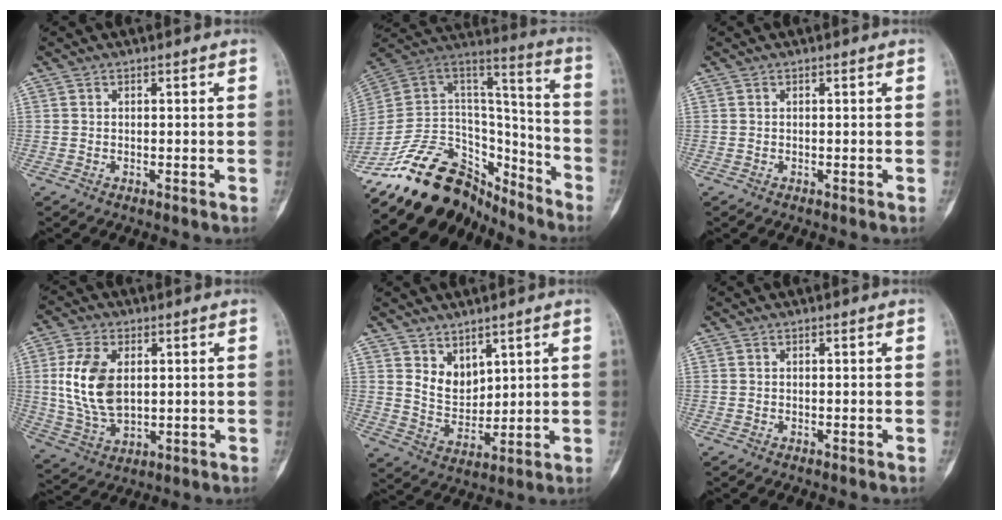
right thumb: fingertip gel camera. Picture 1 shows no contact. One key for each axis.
{"total": 24.5, "fx": -19.1, "fy": 12.3, "fz": 9.2, "tx": -0.153, "ty": 0.099, "tz": -0.329}
{"total": 0.0}
{"total": 12.5, "fx": 1.9, "fy": 7.6, "fz": 9.8, "tx": -0.187, "ty": -0.009, "tz": 0.043}
{"total": 6.3, "fx": 3.8, "fy": 4.2, "fz": 2.8, "tx": -0.024, "ty": -0.037, "tz": 0.084}
{"total": 0.0}